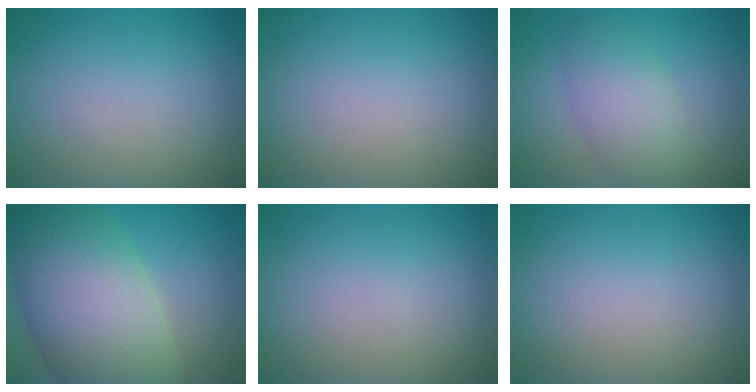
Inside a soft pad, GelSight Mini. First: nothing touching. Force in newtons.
{"total": 0.0}
{"total": 4.3, "press": 4.3, "slide": 0.1}
{"total": 12.5, "press": 12.5, "slide": 0.7}
{"total": 0.0}
{"total": 0.0}